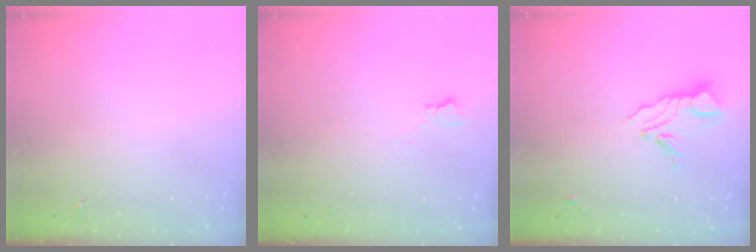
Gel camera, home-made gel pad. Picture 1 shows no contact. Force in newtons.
{"total": 2.7, "press": 2.7, "slide": 0.3}
{"total": 8.5, "press": 8.4, "slide": 0.9}